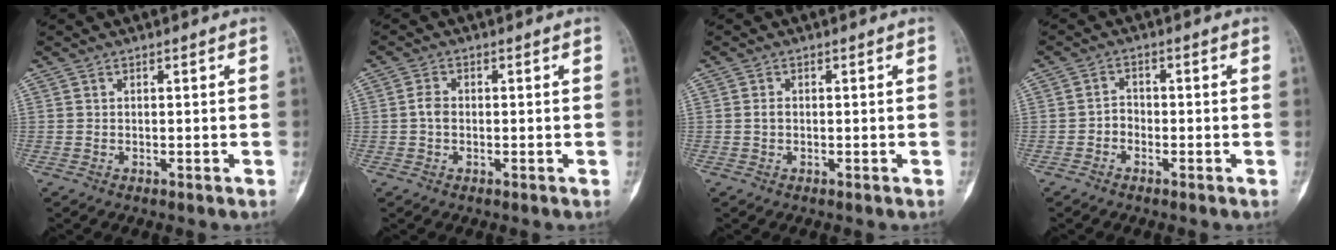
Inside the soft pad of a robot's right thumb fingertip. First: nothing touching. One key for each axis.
{"total": 2.2, "fx": -0.2, "fy": 1.5, "fz": 1.5, "tx": -0.025, "ty": 0.005, "tz": -0.009}
{"total": 1.1, "fx": -0.1, "fy": 0.8, "fz": 0.8, "tx": -0.012, "ty": 0.002, "tz": -0.002}
{"total": 2.1, "fx": -1.1, "fy": 1.6, "fz": 0.8, "tx": -0.002, "ty": 0.012, "tz": -0.027}